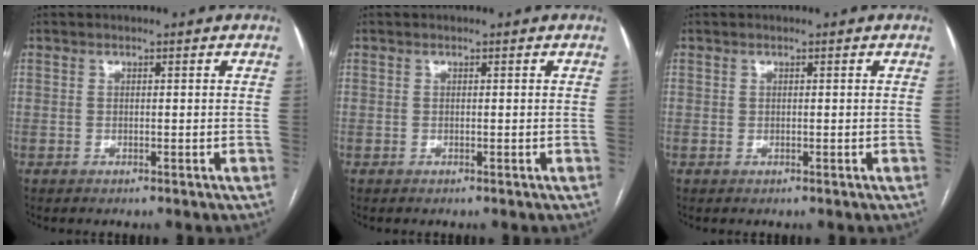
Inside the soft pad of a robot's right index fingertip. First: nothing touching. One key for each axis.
{"total": 0.0}
{"total": 0.0}